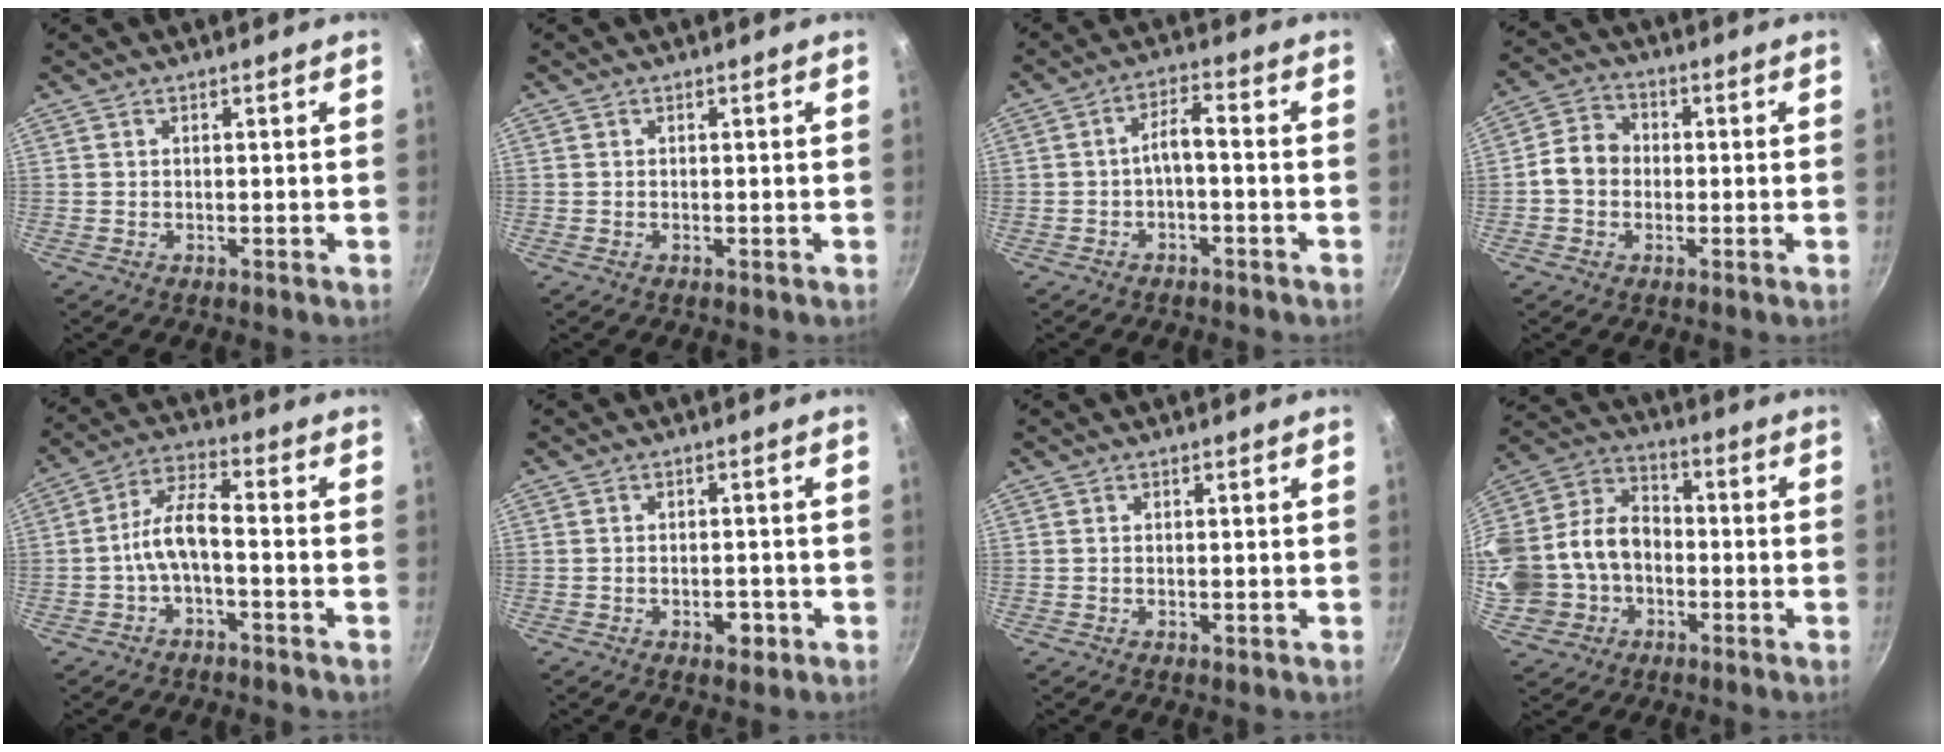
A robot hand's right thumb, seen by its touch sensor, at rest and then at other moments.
{"total": 0.0}
{"total": 4.1, "force": [-1.7, 1.3, 3.5], "torque": [-0.069, 0.035, -0.028]}
{"total": 6.6, "force": [-0.6, 5.5, 3.5], "torque": [-0.038, 0.019, -0.027]}
{"total": 7.2, "force": [-2.5, 2.7, 6.2], "torque": [-0.127, 0.042, -0.053]}
{"total": 3.5, "force": [-1.5, 1.9, 2.4], "torque": [-0.024, 0.011, -0.020]}
{"total": 0.5, "force": [-0.1, 0.2, 0.4], "torque": [-0.007, 0.000, -0.002]}
{"total": 22.6, "force": [-4.3, 18.1, 12.8], "torque": [-0.293, 0.072, -0.072]}